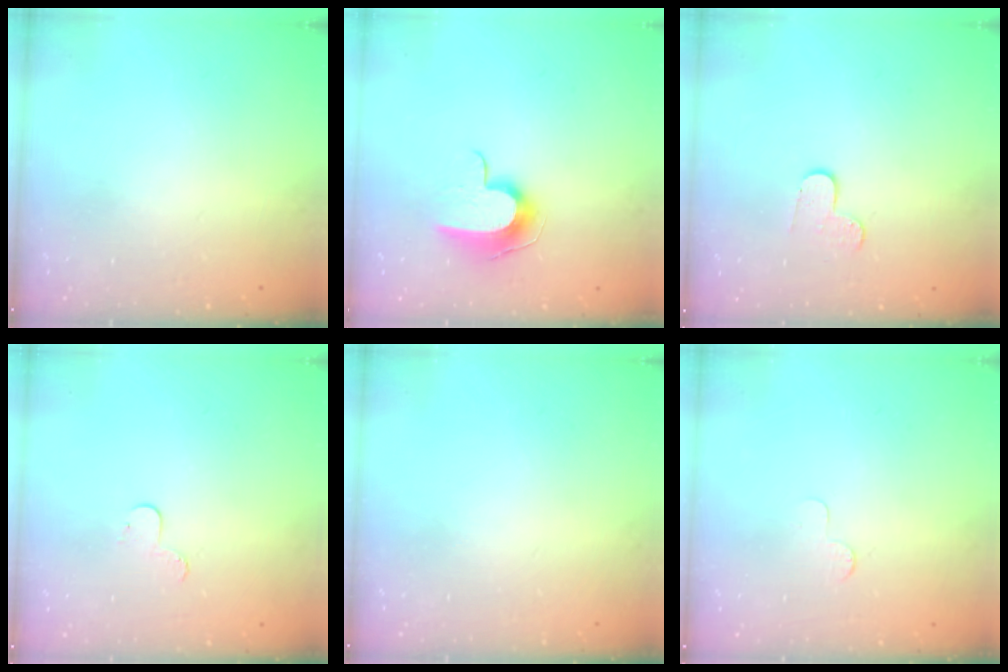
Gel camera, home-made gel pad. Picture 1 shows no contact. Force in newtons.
{"total": 9.0, "press": 9.0, "slide": 0.5}
{"total": 6.2, "press": 6.2, "slide": 0.6}
{"total": 4.8, "press": 4.8, "slide": 0.5}
{"total": 0.0}
{"total": 2.5, "press": 2.5, "slide": 0.2}